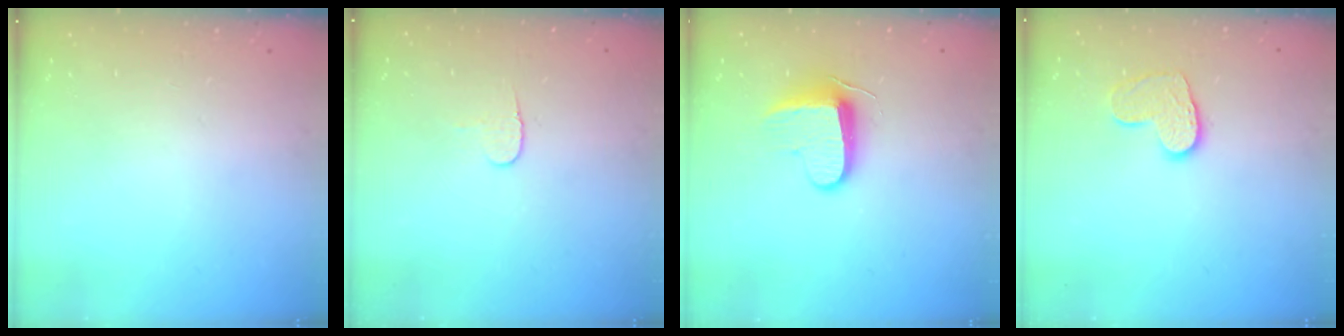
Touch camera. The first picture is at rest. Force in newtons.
{"total": 4.1, "press": 4.1, "slide": 0.4}
{"total": 8.9, "press": 8.9, "slide": 0.8}
{"total": 9.5, "press": 9.5, "slide": 0.7}